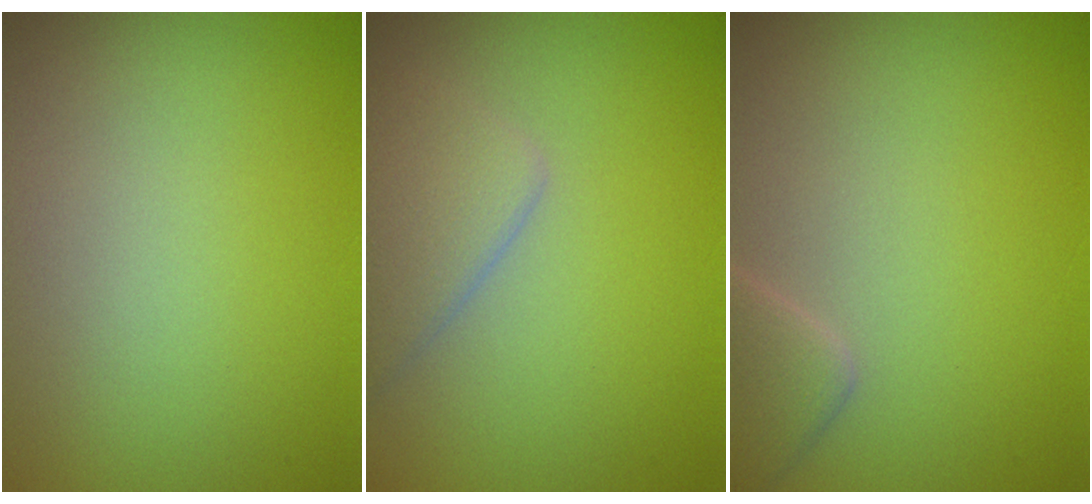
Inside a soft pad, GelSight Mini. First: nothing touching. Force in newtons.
{"total": 2.9, "press": 2.9, "slide": 0.2}
{"total": 2.3, "press": 2.3, "slide": 0.2}